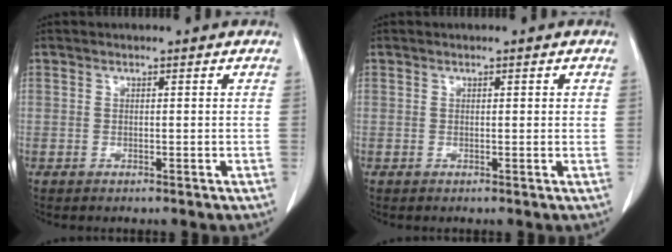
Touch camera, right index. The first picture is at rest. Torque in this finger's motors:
{"motor_torque": [0.03, -0.05, -0.02, -0.01]}